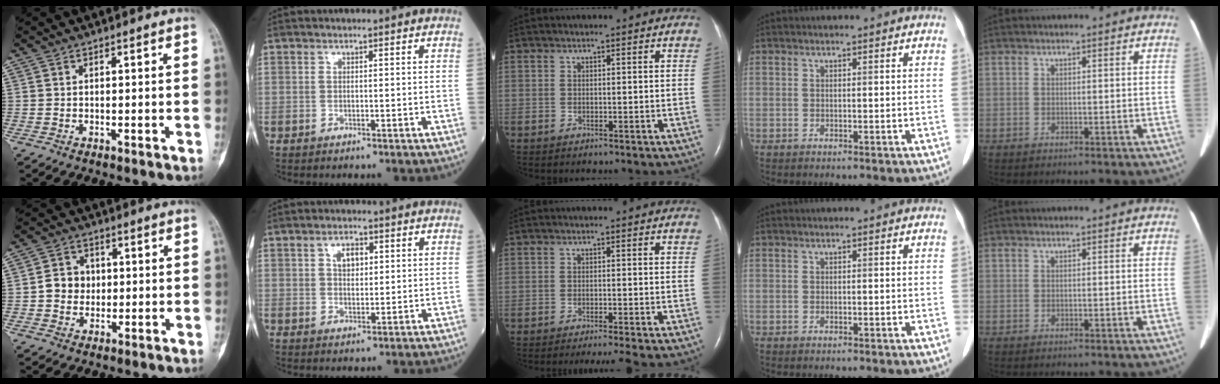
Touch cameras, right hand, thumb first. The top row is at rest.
{"thumb": {"total": 5.7, "force": [0.1, 5.1, 2.5], "torque": [-0.016, 0.008, -0.005]}, "index": {"total": 3.4, "force": [1.2, 1.9, 2.5], "torque": [-0.045, 0.004, 0.020]}, "middle": {"total": 4.1, "force": [-3.3, -1.0, 2.0], "torque": [-0.020, -0.009, -0.049]}}